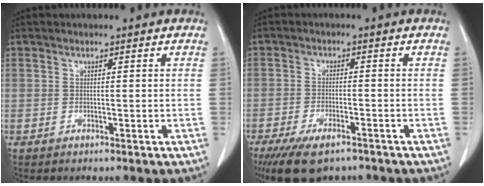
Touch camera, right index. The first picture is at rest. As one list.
[{"total": 8.8, "force": [-6.5, 2.9, 5.3], "torque": [-0.088, -0.013, -0.104]}]